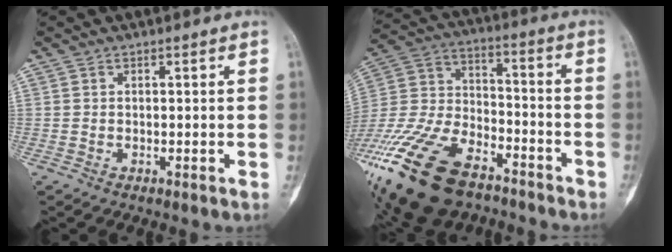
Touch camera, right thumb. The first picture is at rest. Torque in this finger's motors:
{"motor_torque": [3.29, 1.70, 2.14, -0.63, -0.03]}